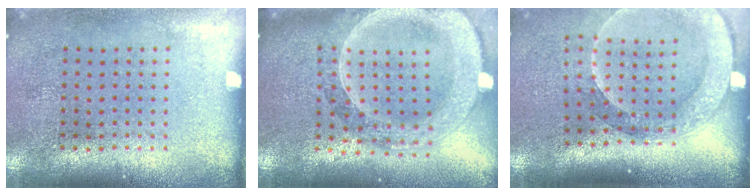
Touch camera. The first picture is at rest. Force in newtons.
{"total": 2.9, "press": 2.5, "slide": 1.5}
{"total": 2.5, "press": 2.0, "slide": 1.5}